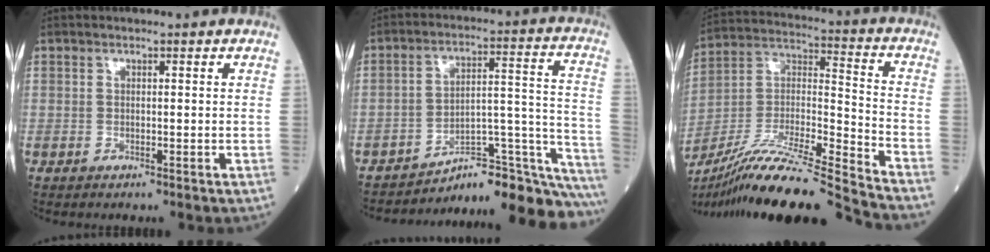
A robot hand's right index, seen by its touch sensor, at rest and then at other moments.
{"total": 19.2, "force": [-18.3, 1.4, 5.6], "torque": [-0.016, 0.060, -0.254]}
{"total": 22.8, "force": [-19.5, -1.0, 11.6], "torque": [-0.226, -0.021, -0.352]}